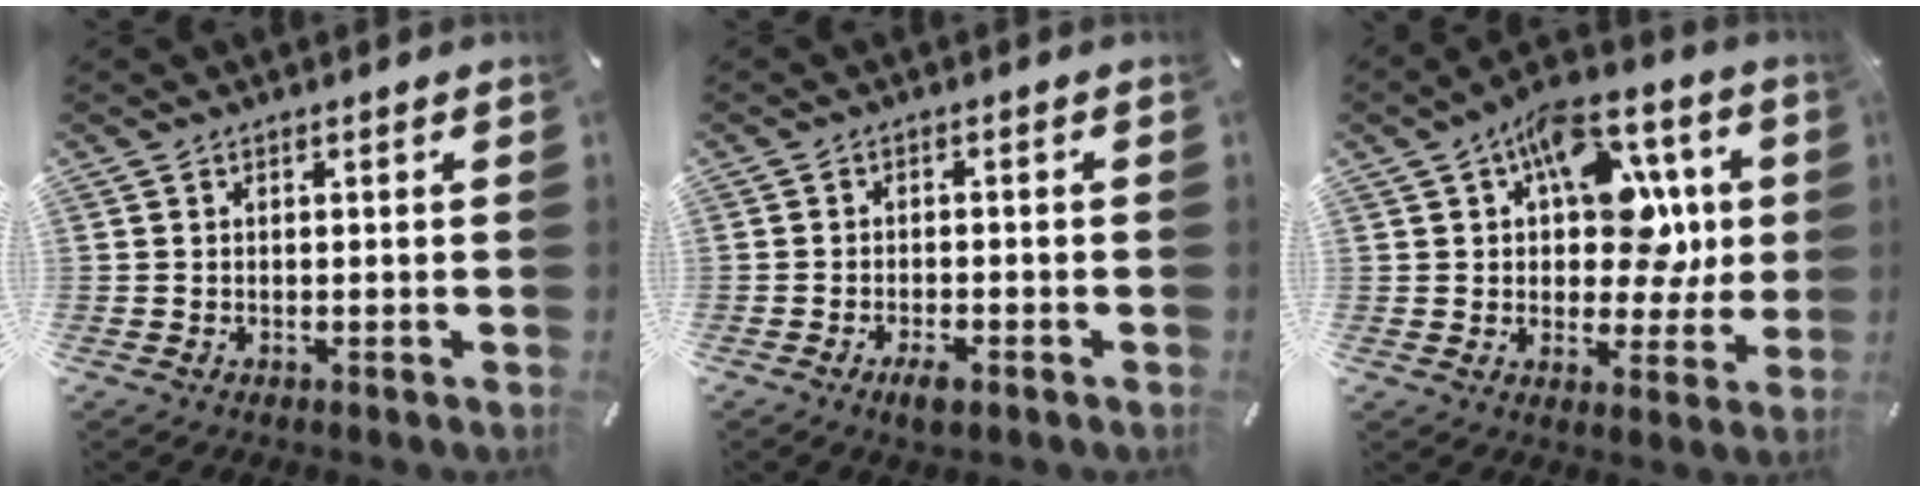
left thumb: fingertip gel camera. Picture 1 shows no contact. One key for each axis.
{"total": 3.3, "fx": -2.0, "fy": 1.1, "fz": 2.3, "tx": -0.041, "ty": 0.006, "tz": -0.036}
{"total": 15.9, "fx": 5.1, "fy": 10.2, "fz": 11.1, "tx": -0.151, "ty": -0.030, "tz": 0.095}